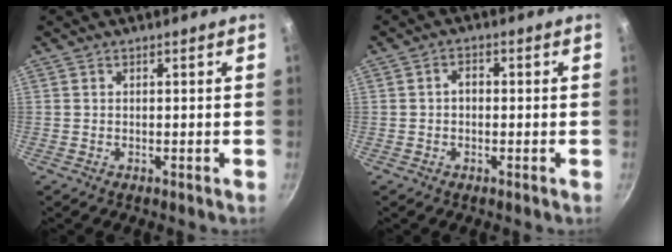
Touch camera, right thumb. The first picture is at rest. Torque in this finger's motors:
{"motor_torque": [-0.54, 0.41, 0.41, -0.08, 0.06]}